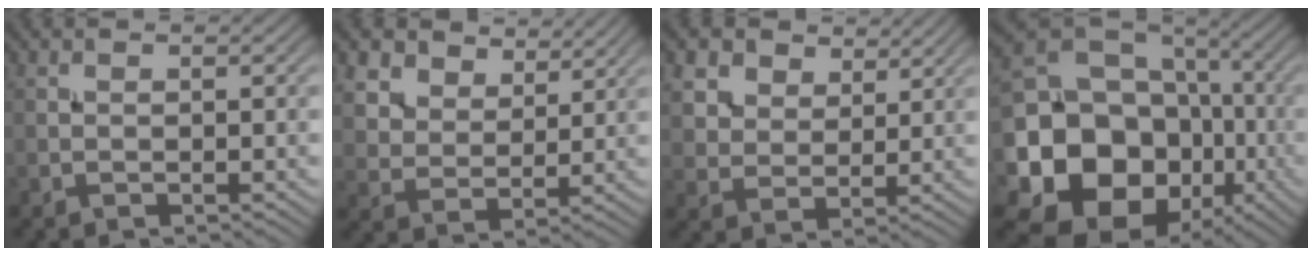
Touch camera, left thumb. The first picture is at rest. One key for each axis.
{"total": 9.0, "fx": 6.3, "fy": 5.2, "fz": 3.7, "tx": -0.111, "ty": -0.021, "tz": 0.135}
{"total": 8.3, "fx": 5.4, "fy": 5.2, "fz": 3.5, "tx": -0.116, "ty": -0.011, "tz": 0.111}
{"total": 21.7, "fx": -5.8, "fy": 18.0, "fz": 10.5, "tx": -0.227, "ty": -0.037, "tz": -0.120}